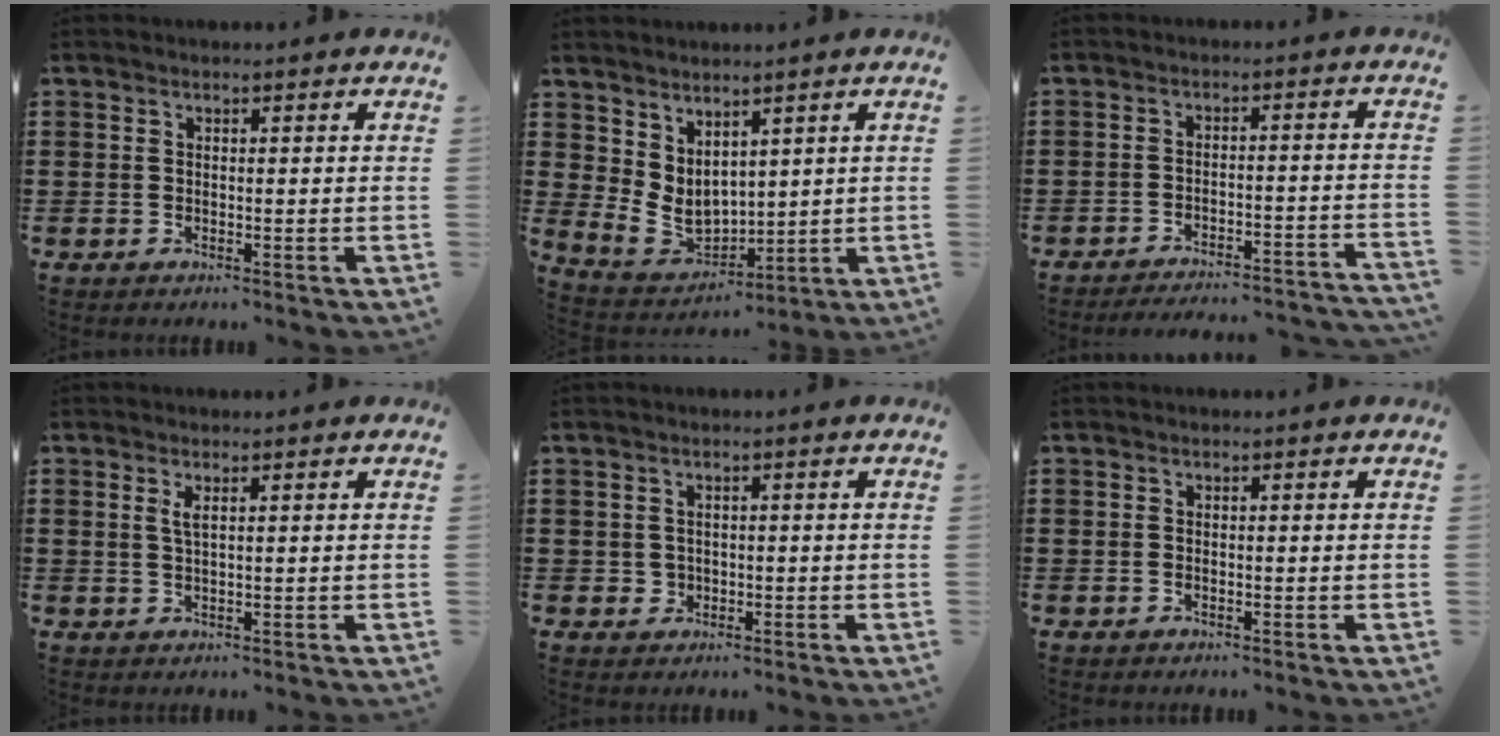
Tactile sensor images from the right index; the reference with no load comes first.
{"total": 5.2, "force": [2.1, 3.8, 2.8], "torque": [-0.088, -0.014, 0.041]}
{"total": 3.8, "force": [-3.7, -0.2, 0.8], "torque": [-0.019, -0.004, -0.077]}
{"total": 1.6, "force": [0.7, 0.4, 1.4], "torque": [-0.030, 0.003, 0.011]}
{"total": 1.3, "force": [0.0, 1.3, 0.3], "torque": [-0.010, 0.008, -0.003]}
{"total": 0.0}